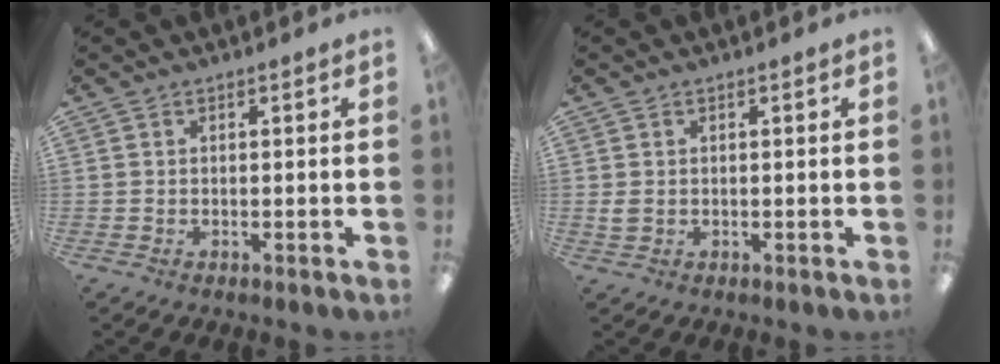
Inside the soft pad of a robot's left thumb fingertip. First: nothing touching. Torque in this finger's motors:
{"motor_torque": [-0.06, 0.06, 0.02, -0.04, 0.00]}